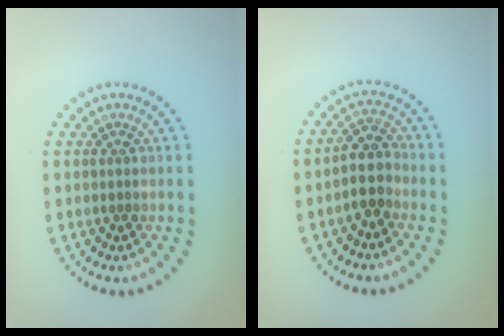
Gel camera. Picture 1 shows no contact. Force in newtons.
{"total": 2.8, "press": 2.4, "slide": 1.4}